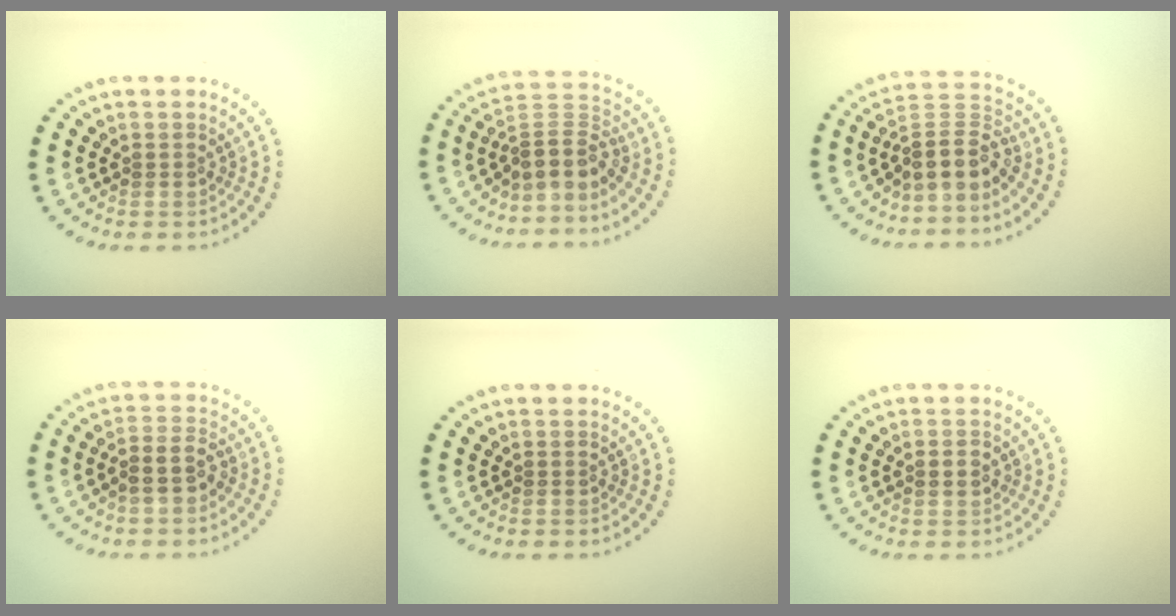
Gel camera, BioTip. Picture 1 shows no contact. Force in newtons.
{"total": 3.5, "press": 2.4, "slide": 2.5}
{"total": 3.9, "press": 3.0, "slide": 2.5}
{"total": 2.6, "press": 2.3, "slide": 1.2}
{"total": 0.0}
{"total": 1.7, "press": 1.7, "slide": 0.1}